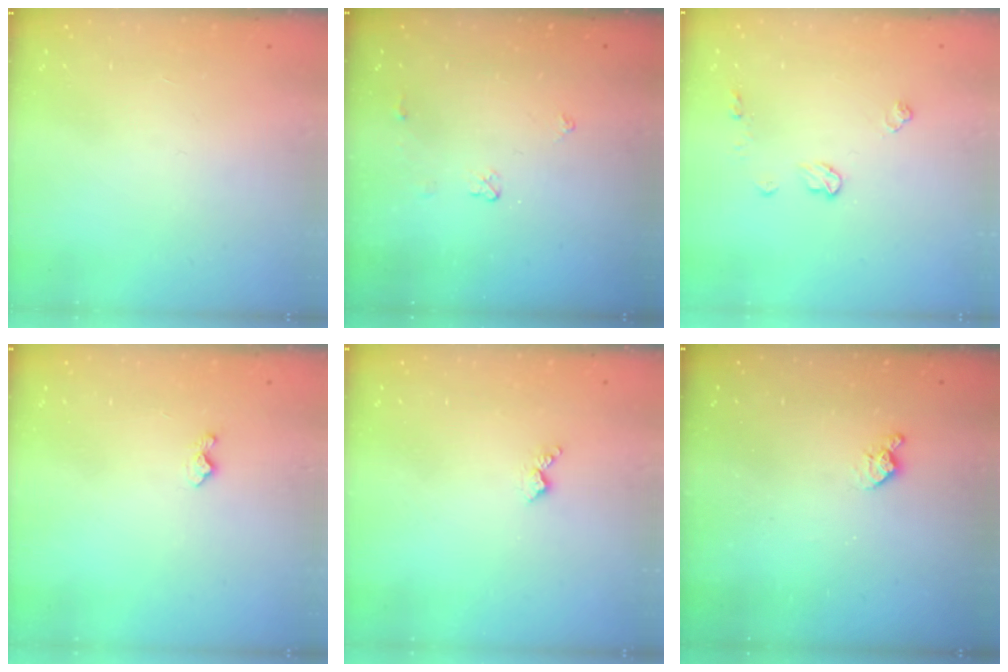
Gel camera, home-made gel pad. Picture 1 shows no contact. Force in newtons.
{"total": 3.4, "press": 3.4, "slide": 0.5}
{"total": 6.8, "press": 6.8, "slide": 0.5}
{"total": 3.7, "press": 3.7, "slide": 0.4}
{"total": 2.7, "press": 2.6, "slide": 0.5}
{"total": 4.7, "press": 4.7, "slide": 0.7}